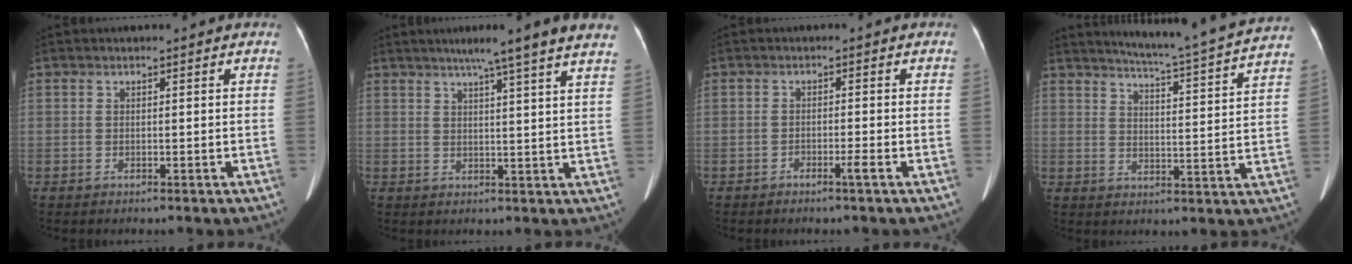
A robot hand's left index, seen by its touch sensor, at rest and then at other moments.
{"total": 10.9, "force": [8.5, -1.1, 6.7], "torque": [-0.094, 0.012, 0.092]}
{"total": 1.3, "force": [-0.9, -0.3, 0.9], "torque": [-0.013, 0.001, -0.019]}
{"total": 17.1, "force": [15.7, -1.2, 6.5], "torque": [-0.111, -0.042, 0.195]}